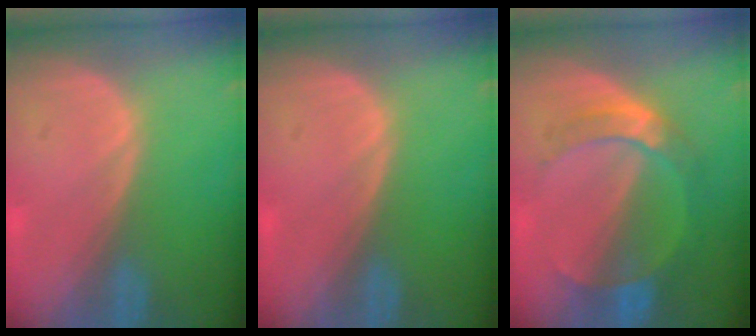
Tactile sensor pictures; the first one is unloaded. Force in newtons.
{"total": 0.0}
{"total": 7.2, "press": 6.5, "slide": 3.1}